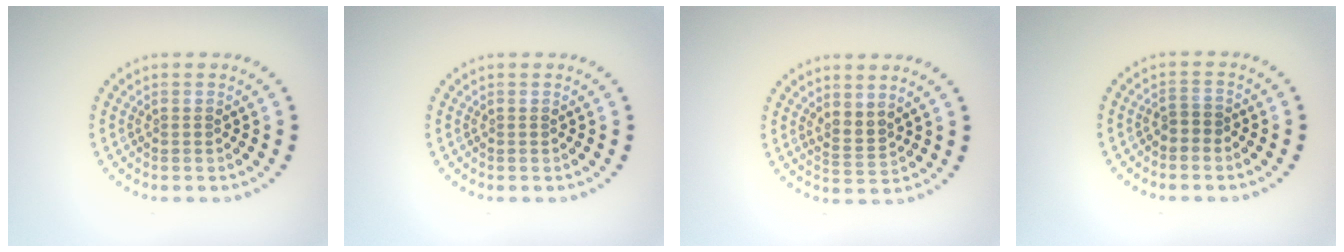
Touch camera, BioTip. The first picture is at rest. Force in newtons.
{"total": 0.0}
{"total": 2.0, "press": 1.4, "slide": 1.4}
{"total": 1.3, "press": 1.1, "slide": 0.6}